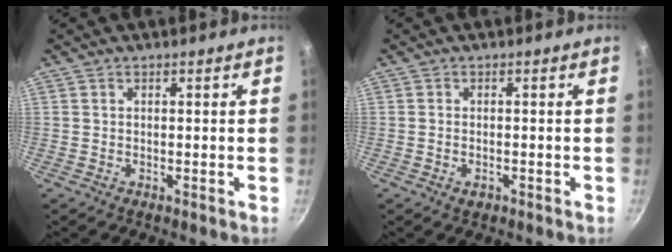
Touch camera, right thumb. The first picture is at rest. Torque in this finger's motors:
{"motor_torque": [-0.33, -0.06, -0.17, -0.32, 0.01]}